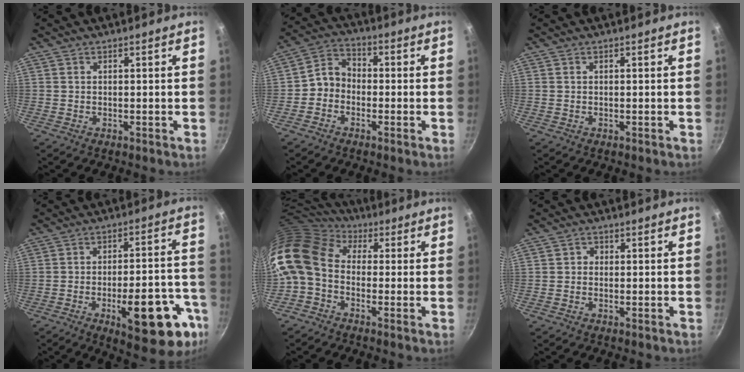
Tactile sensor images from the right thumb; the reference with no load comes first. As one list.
[{"total": 5.5, "force": [-1.6, 4.5, 2.7], "torque": [-0.029, 0.030, -0.049]}, {"total": 0.0}, {"total": 19.8, "force": [-8.7, 7.7, 16.1], "torque": [-0.160, 0.037, -0.109]}, {"total": 14.4, "force": [0.1, 10.8, 9.6], "torque": [-0.193, 0.032, -0.021]}, {"total": 1.4, "force": [-0.2, 1.3, 0.5], "torque": [-0.003, 0.003, -0.008]}]